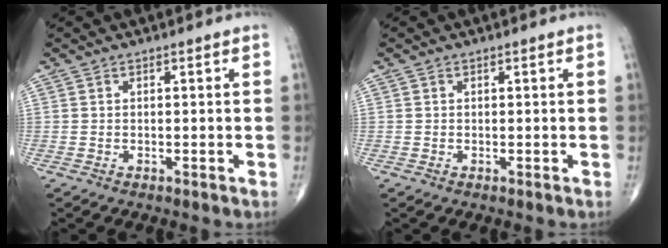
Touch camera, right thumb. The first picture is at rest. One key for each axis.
{"total": 0.0}